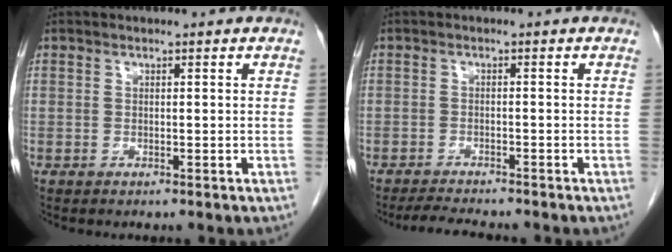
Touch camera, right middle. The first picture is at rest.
{"total": 4.6, "force": [-4.2, 0.3, 1.7], "torque": [-0.031, -0.015, -0.068]}